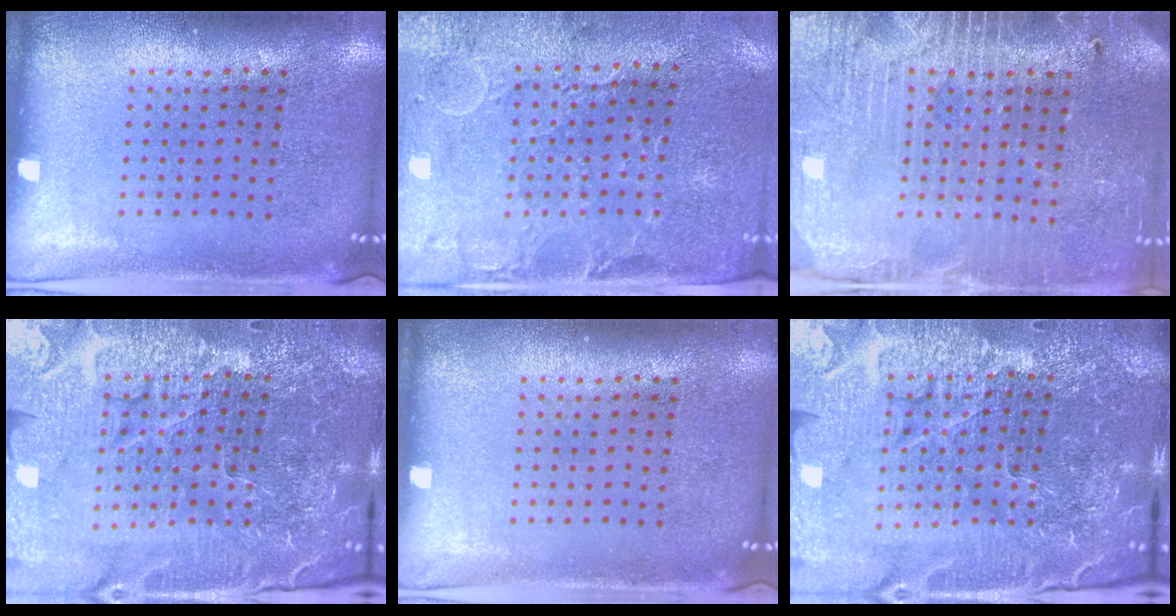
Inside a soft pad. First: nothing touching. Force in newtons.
{"total": 0.7, "press": 0.5, "slide": 0.4}
{"total": 3.8, "press": 3.6, "slide": 1.3}
{"total": 6.2, "press": 5.7, "slide": 2.4}
{"total": 0.0}
{"total": 6.2, "press": 5.6, "slide": 2.8}